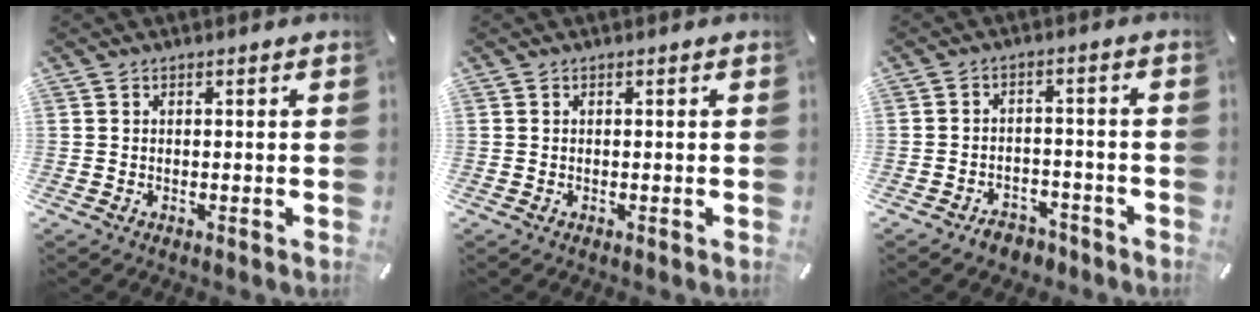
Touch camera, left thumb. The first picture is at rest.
{"total": 0.0}
{"total": 4.7, "force": [-3.5, 2.8, 1.5], "torque": [-0.025, 0.020, -0.064]}